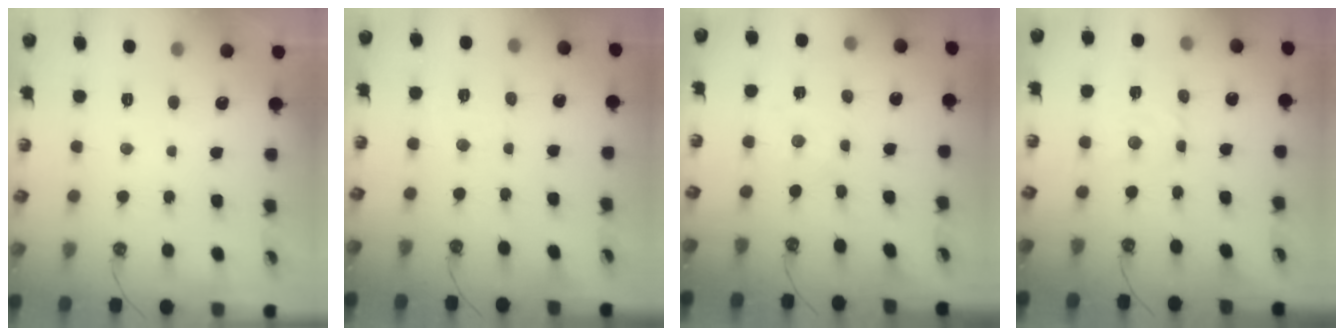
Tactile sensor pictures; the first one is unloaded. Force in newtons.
{"total": 3.7, "press": 3.6, "slide": 0.5}
{"total": 0.0}
{"total": 2.8, "press": 2.8, "slide": 0.1}